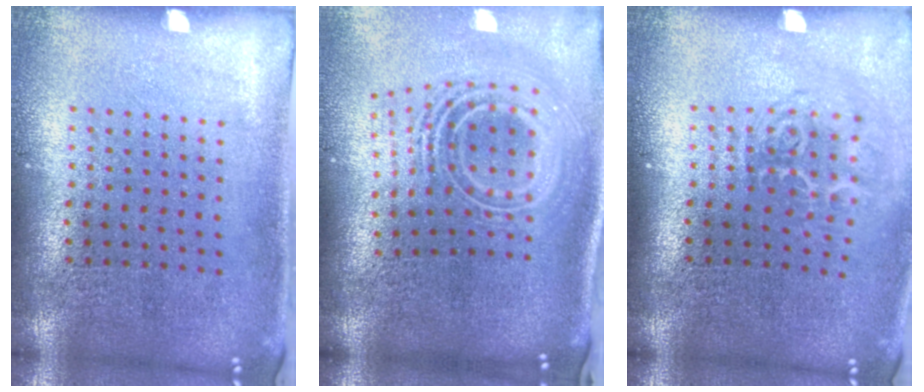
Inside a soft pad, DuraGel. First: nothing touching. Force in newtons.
{"total": 2.8, "press": 1.9, "slide": 2.2}
{"total": 1.8, "press": 1.2, "slide": 1.4}